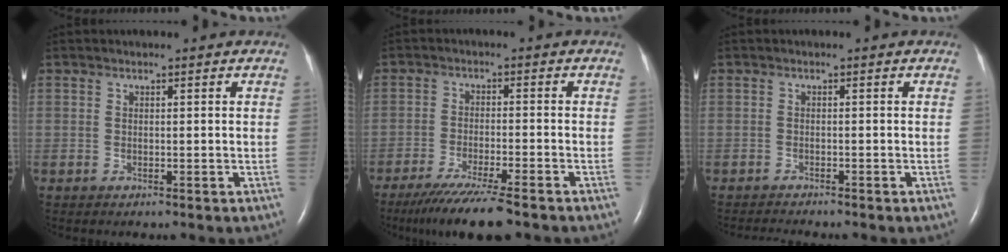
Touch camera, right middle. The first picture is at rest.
{"total": 9.4, "force": [-7.3, 0.2, 5.9], "torque": [-0.101, -0.026, -0.120]}
{"total": 2.4, "force": [-2.3, -0.5, 0.5], "torque": [-0.010, -0.010, -0.037]}